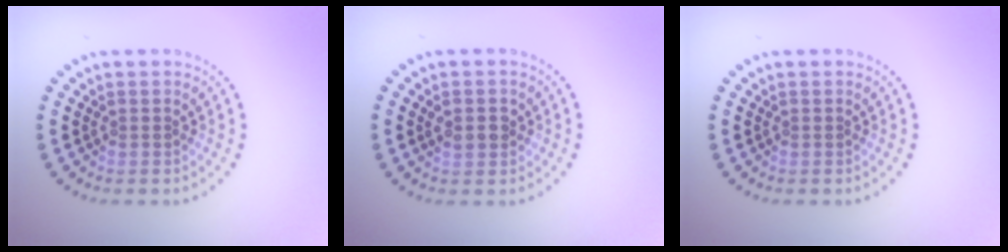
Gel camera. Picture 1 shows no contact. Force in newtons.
{"total": 1.9, "press": 1.9, "slide": 0.4}
{"total": 0.0}